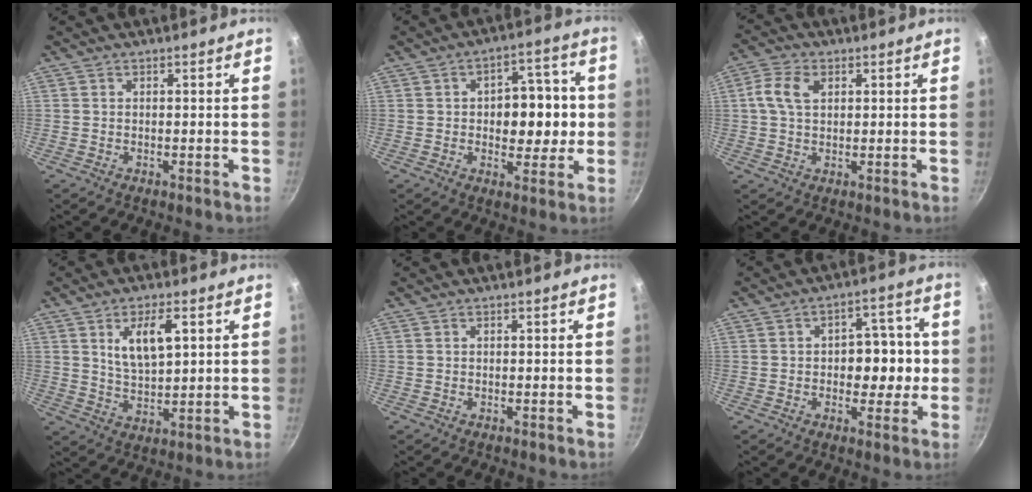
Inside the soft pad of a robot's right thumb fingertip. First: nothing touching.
{"total": 12.0, "force": [0.0, 7.4, 9.5], "torque": [-0.081, 0.023, 0.002]}
{"total": 5.9, "force": [1.7, 3.8, 4.2], "torque": [-0.092, 0.010, 0.031]}
{"total": 8.4, "force": [3.0, 3.7, 6.9], "torque": [-0.114, -0.015, 0.060]}
{"total": 0.0}
{"total": 9.8, "force": [-0.5, 6.2, 7.6], "torque": [-0.055, 0.028, -0.010]}